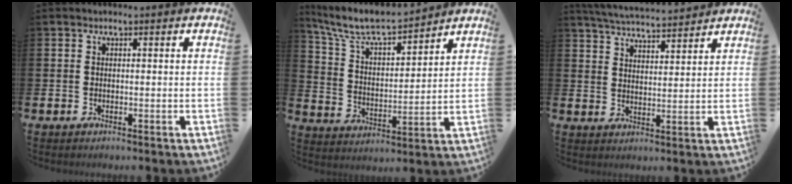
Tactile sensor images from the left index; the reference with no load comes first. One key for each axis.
{"total": 8.1, "fx": 7.5, "fy": 1.3, "fz": 2.9, "tx": -0.092, "ty": -0.046, "tz": 0.131}
{"total": 5.1, "fx": 5.1, "fy": 0.3, "fz": 0.6, "tx": -0.033, "ty": -0.029, "tz": 0.092}